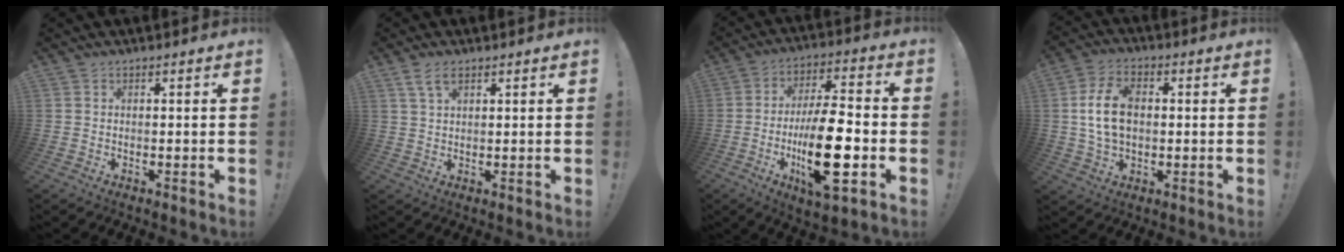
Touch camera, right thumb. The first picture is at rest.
{"total": 4.5, "force": [2.6, 1.9, 3.1], "torque": [-0.066, -0.003, 0.050]}
{"total": 19.6, "force": [-4.8, 6.4, 18.0], "torque": [-0.321, 0.010, -0.075]}
{"total": 11.8, "force": [0.7, 7.8, 8.8], "torque": [-0.160, 0.004, 0.012]}